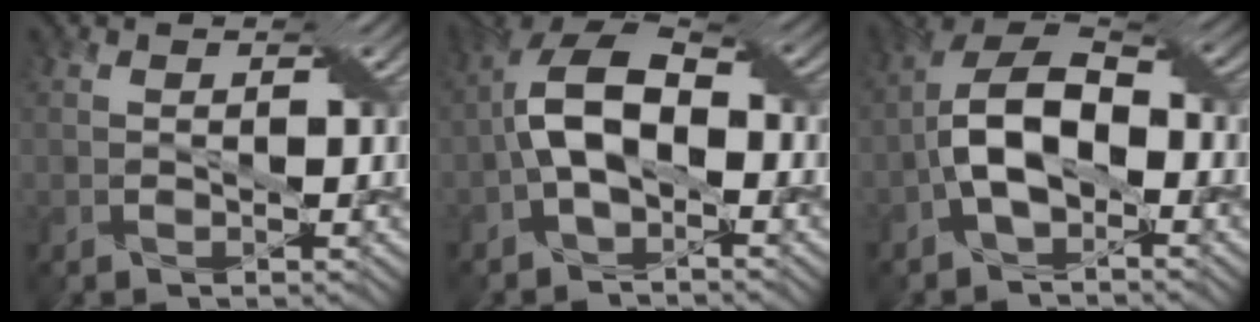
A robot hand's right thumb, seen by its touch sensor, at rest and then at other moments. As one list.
[{"total": 8.6, "force": [-1.6, 4.9, 6.9], "torque": [-0.141, 0.014, -0.045]}, {"total": 8.9, "force": [-2.3, 5.1, 6.9], "torque": [-0.142, 0.012, -0.058]}]